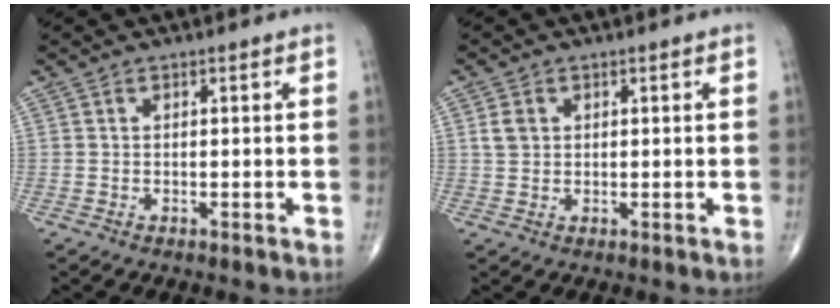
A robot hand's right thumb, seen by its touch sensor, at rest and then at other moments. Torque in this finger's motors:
{"motor_torque": [-0.04, 0.03, 0.10, 0.03, 0.01]}